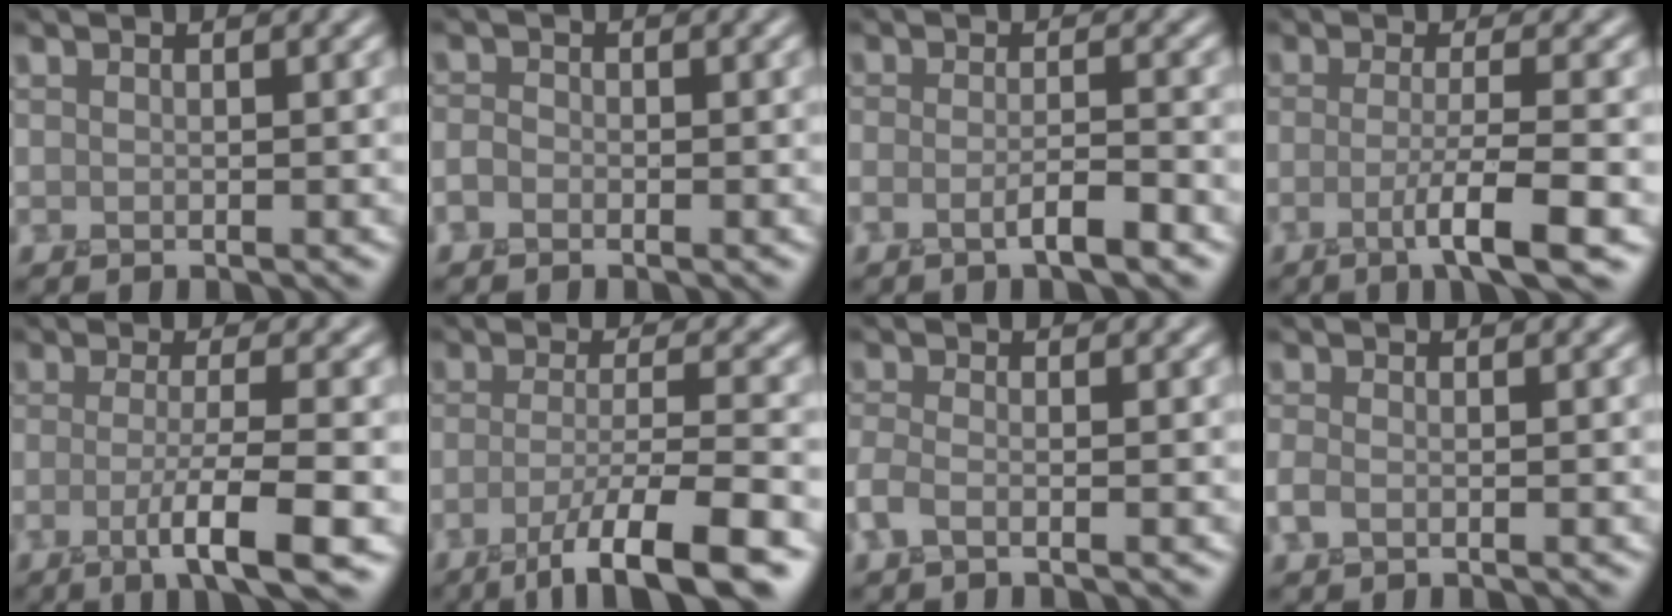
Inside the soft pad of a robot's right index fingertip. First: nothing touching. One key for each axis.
{"total": 1.2, "fx": -0.7, "fy": 0.8, "fz": 0.5, "tx": -0.009, "ty": 0.000, "tz": -0.018}
{"total": 3.0, "fx": -1.5, "fy": 0.6, "fz": 2.5, "tx": -0.043, "ty": 0.002, "tz": -0.035}
{"total": 5.0, "fx": -1.9, "fy": 0.6, "fz": 4.5, "tx": -0.075, "ty": -0.002, "tz": -0.044}
{"total": 5.8, "fx": -2.1, "fy": 0.9, "fz": 5.4, "tx": -0.088, "ty": -0.005, "tz": -0.043}
{"total": 8.4, "fx": -4.7, "fy": 1.7, "fz": 6.7, "tx": -0.102, "ty": -0.005, "tz": -0.085}
{"total": 2.0, "fx": -1.1, "fy": 0.7, "fz": 1.5, "tx": -0.039, "ty": -0.003, "tz": -0.032}
{"total": 1.3, "fx": -0.6, "fy": 0.6, "fz": 1.0, "tx": -0.025, "ty": -0.002, "tz": -0.017}